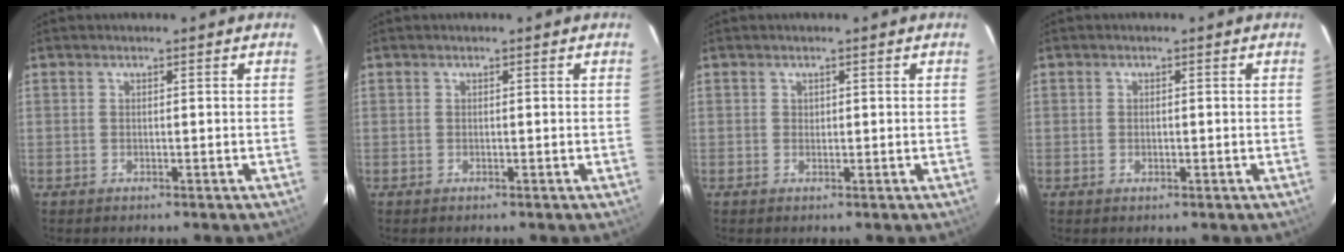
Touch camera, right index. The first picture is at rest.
{"total": 0.0}
{"total": 0.5, "force": [0.2, 0.5, 0.0], "torque": [0.003, 0.003, 0.003]}
{"total": 0.7, "force": [-0.1, 0.7, 0.2], "torque": [0.000, 0.000, -0.001]}